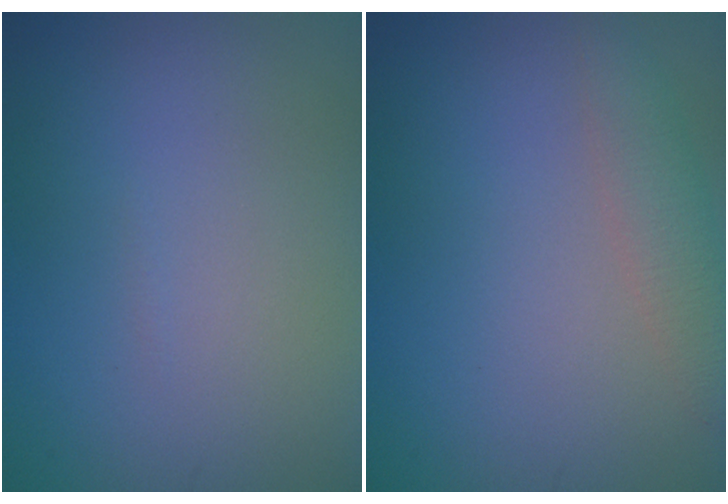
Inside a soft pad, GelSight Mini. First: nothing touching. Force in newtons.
{"total": 2.4, "press": 2.4, "slide": 0.2}